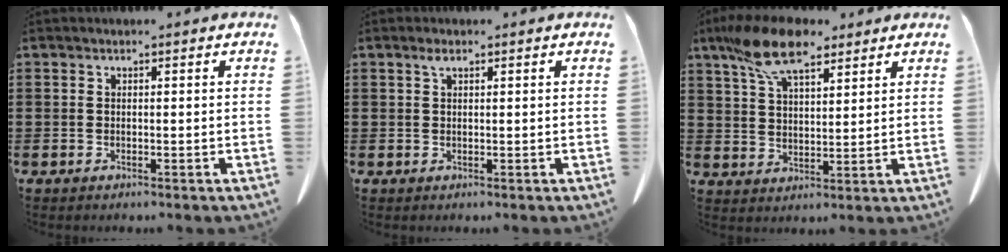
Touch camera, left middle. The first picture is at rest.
{"total": 1.4, "force": [0.6, 0.5, 1.1], "torque": [-0.025, 0.002, 0.011]}
{"total": 11.3, "force": [7.9, 4.3, 6.9], "torque": [-0.155, -0.008, 0.149]}